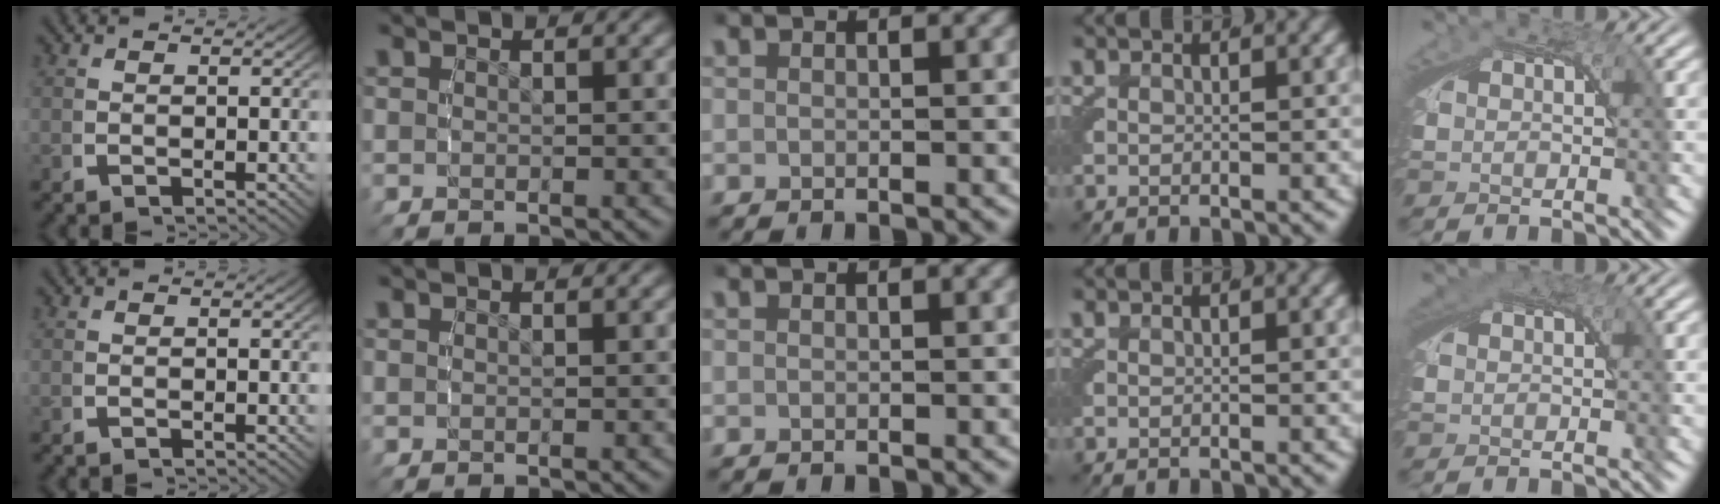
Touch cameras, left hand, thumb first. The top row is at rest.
{"little": {"total": 1.2, "force": [0.4, 0.9, 0.7], "torque": [-0.015, -0.003, 0.007]}}